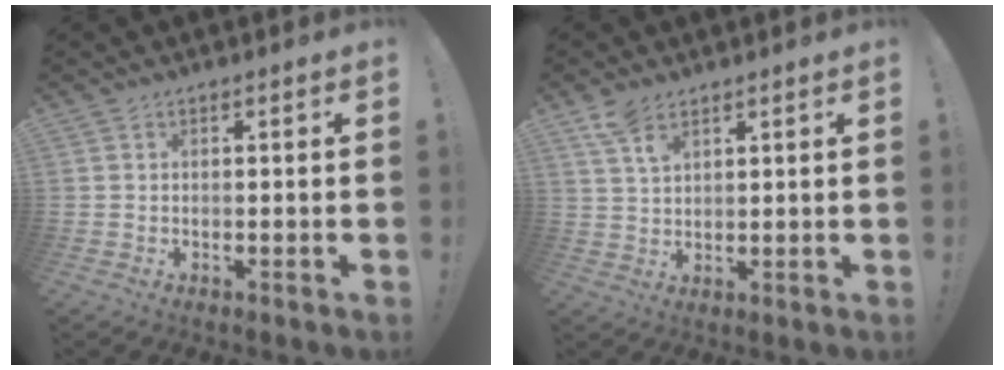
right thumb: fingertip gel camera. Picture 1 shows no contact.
{"total": 5.8, "force": [4.1, 2.5, 3.3], "torque": [-0.064, -0.019, 0.077]}